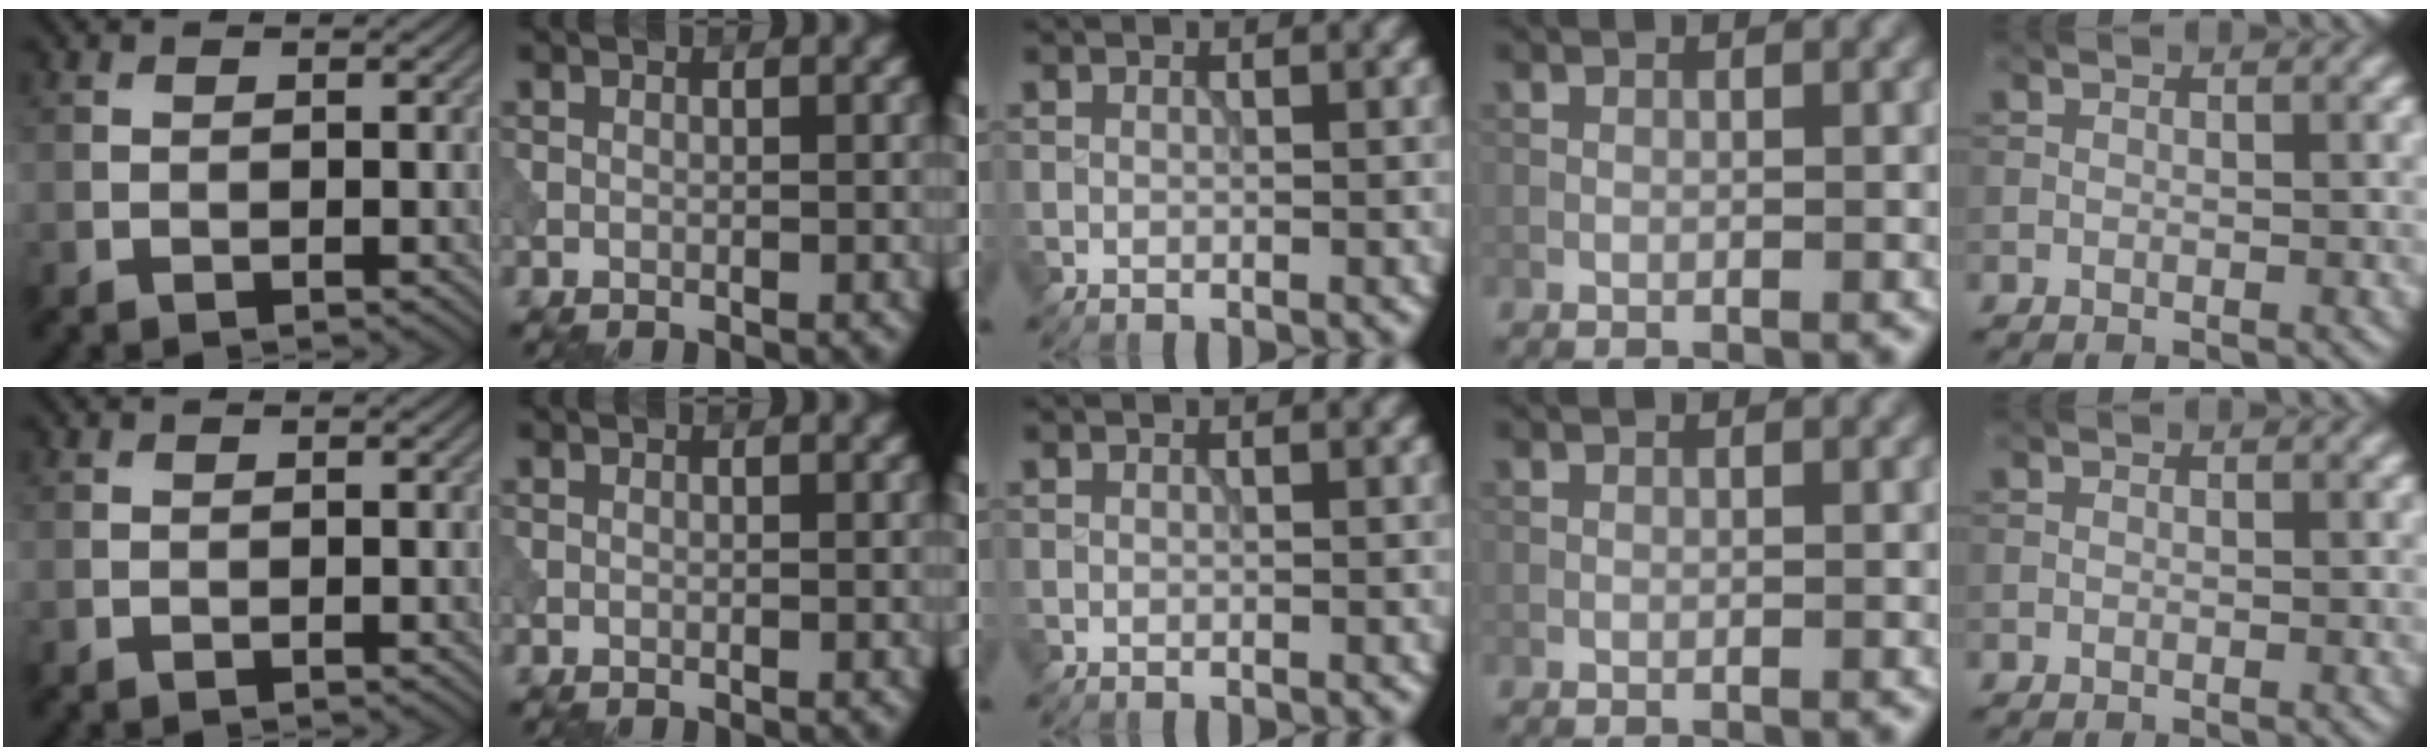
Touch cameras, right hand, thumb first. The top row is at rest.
{}